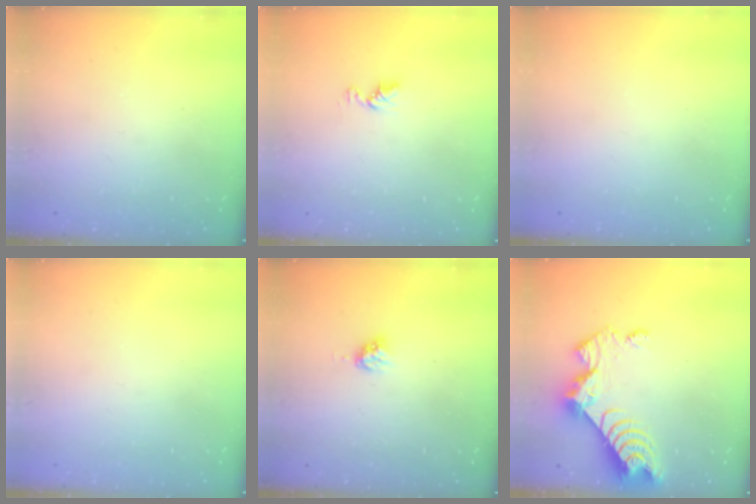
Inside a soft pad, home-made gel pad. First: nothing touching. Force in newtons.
{"total": 5.1, "press": 5.1, "slide": 0.6}
{"total": 0.0}
{"total": 0.5, "press": 0.5, "slide": 0.1}
{"total": 4.3, "press": 4.3, "slide": 0.3}
{"total": 9.0, "press": 9.0, "slide": 0.8}